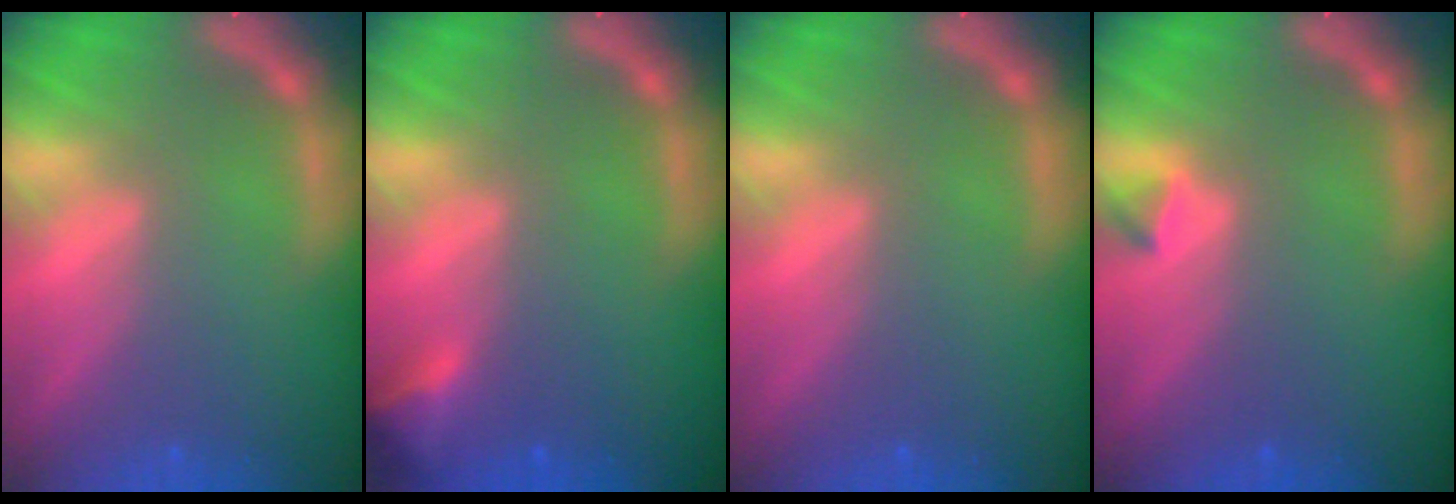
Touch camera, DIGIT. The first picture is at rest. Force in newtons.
{"total": 2.4}
{"total": 0.0}
{"total": 0.9}